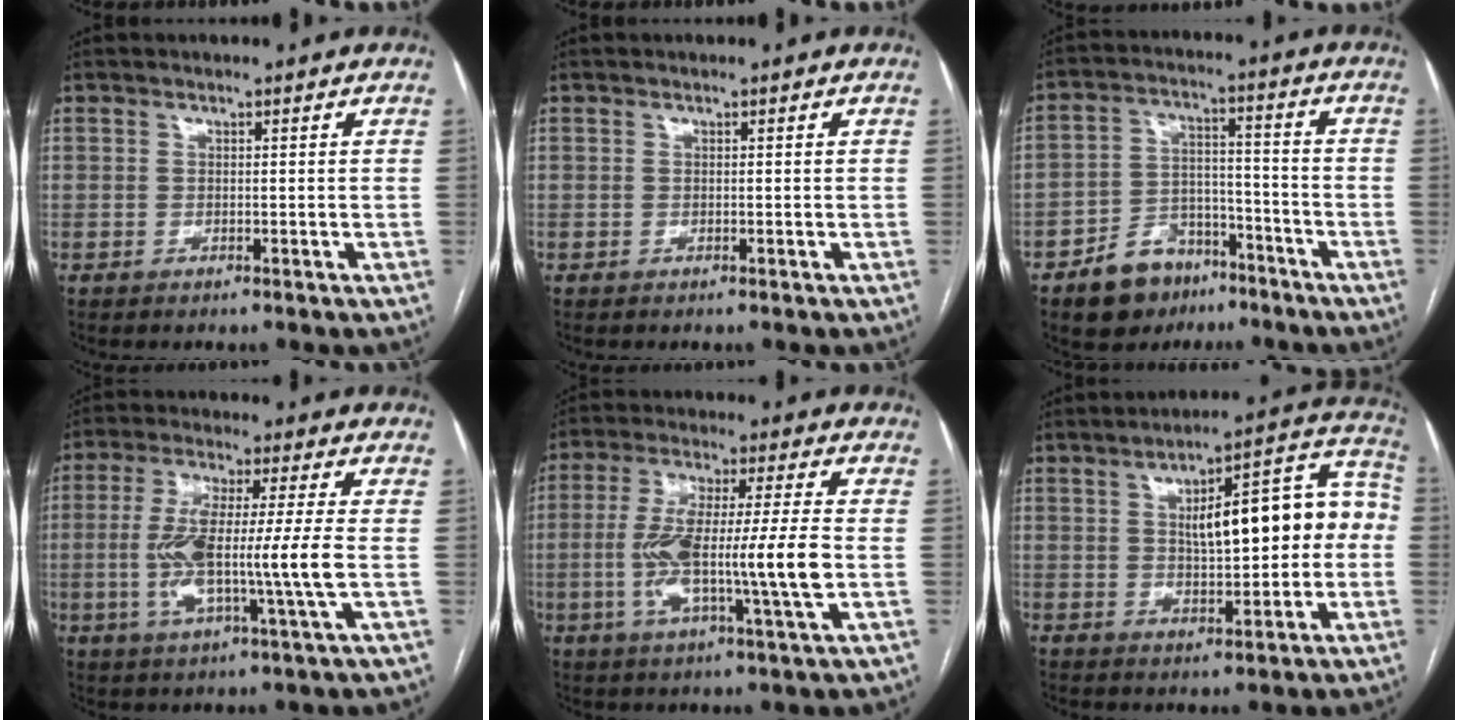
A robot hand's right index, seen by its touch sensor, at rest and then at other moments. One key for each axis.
{"total": 0.0}
{"total": 9.5, "fx": -6.3, "fy": 6.1, "fz": 3.6, "tx": -0.062, "ty": 0.020, "tz": -0.101}
{"total": 13.0, "fx": -1.4, "fy": 0.1, "fz": 12.9, "tx": -0.254, "ty": -0.003, "tz": -0.031}
{"total": 15.1, "fx": -1.9, "fy": 0.7, "fz": 15.0, "tx": -0.283, "ty": 0.002, "tz": -0.038}
{"total": 15.3, "fx": 1.0, "fy": 4.8, "fz": 14.4, "tx": -0.193, "ty": 0.051, "tz": 0.022}